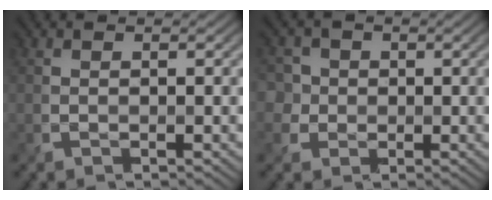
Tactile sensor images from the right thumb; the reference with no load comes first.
{"total": 4.0, "force": [0.8, 3.8, 0.9], "torque": [-0.035, 0.005, 0.004]}